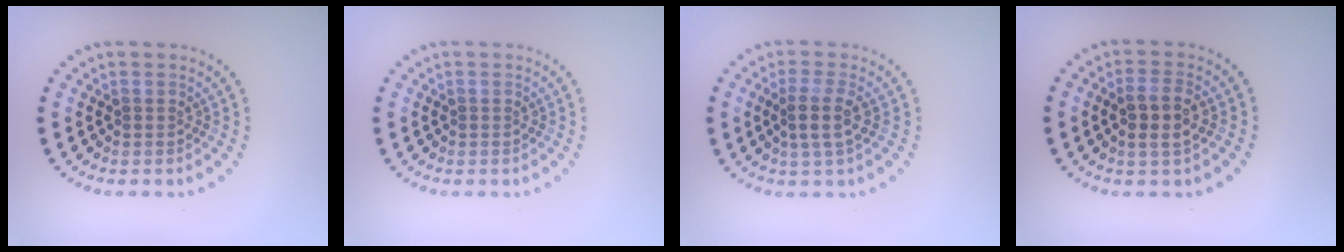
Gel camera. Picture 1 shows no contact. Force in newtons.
{"total": 0.0}
{"total": 2.5, "press": 2.1, "slide": 1.4}
{"total": 2.7, "press": 2.6, "slide": 0.7}